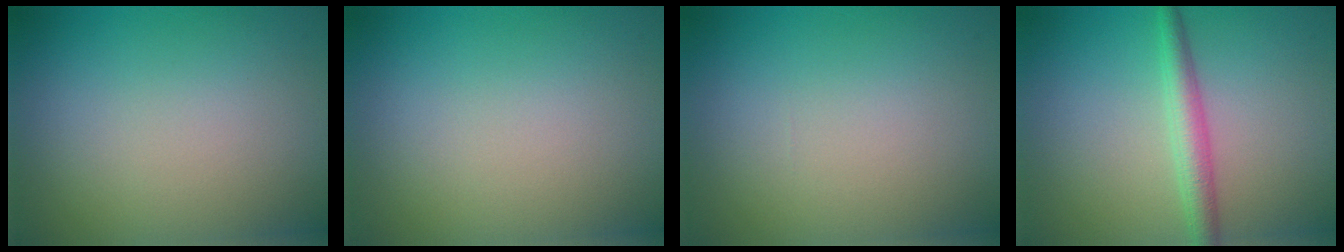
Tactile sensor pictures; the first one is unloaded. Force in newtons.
{"total": 0.0}
{"total": 0.0}
{"total": 2.9, "press": 2.9, "slide": 0.1}